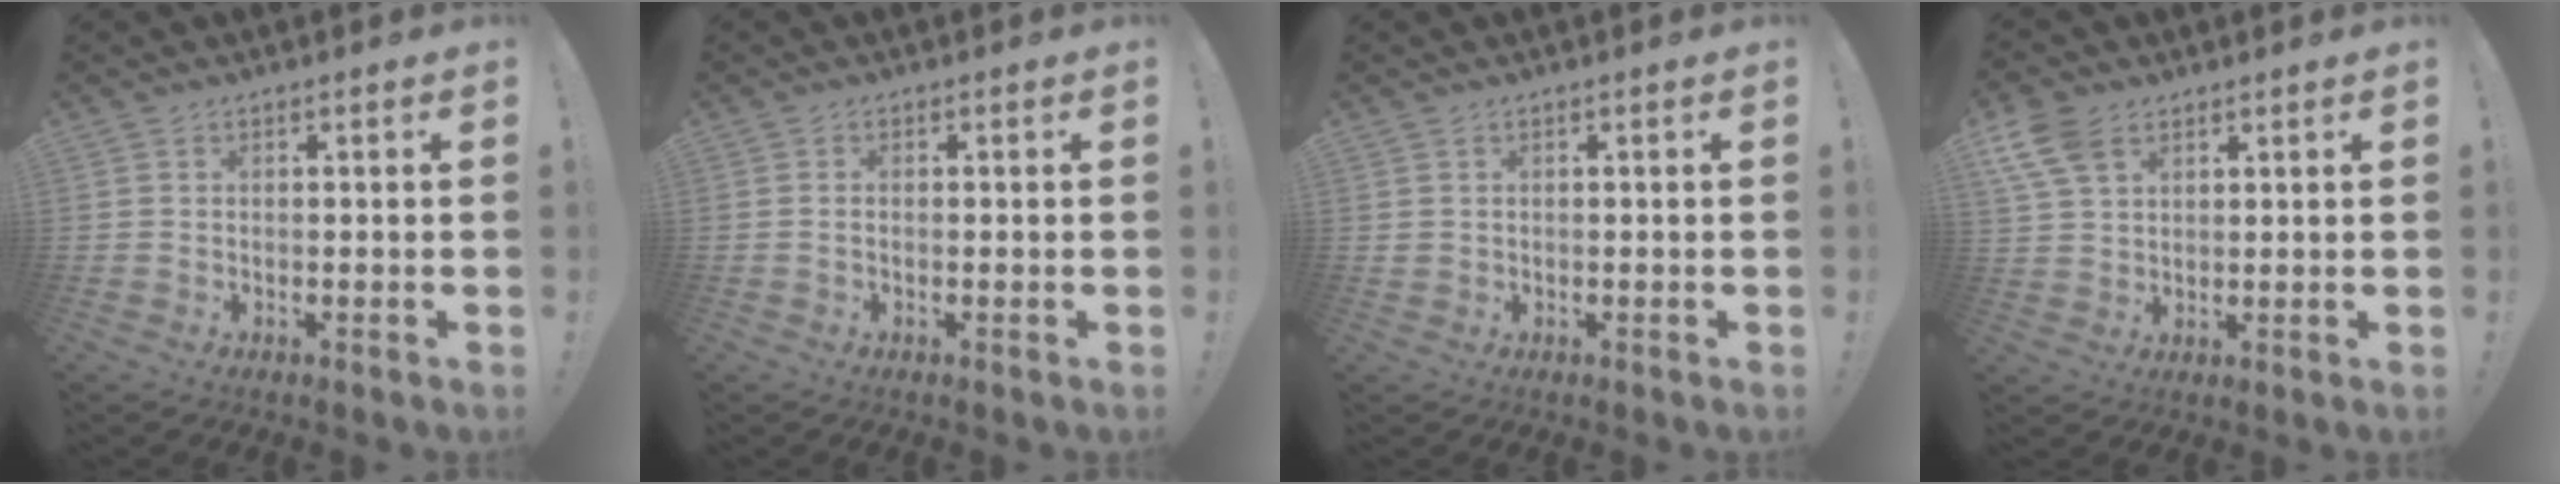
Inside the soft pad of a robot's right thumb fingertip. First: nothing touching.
{"total": 0.8, "force": [-0.3, 0.4, 0.6], "torque": [-0.021, 0.005, -0.004]}
{"total": 1.1, "force": [0.2, 1.0, 0.3], "torque": [-0.005, 0.003, 0.003]}
{"total": 8.9, "force": [4.5, 5.5, 5.4], "torque": [-0.104, -0.007, 0.090]}